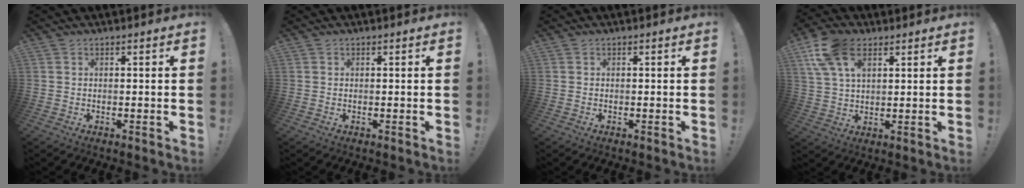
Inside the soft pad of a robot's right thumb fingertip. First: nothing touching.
{"total": 0.0}
{"total": 0.0}
{"total": 12.2, "force": [5.9, 6.9, 8.1], "torque": [-0.165, -0.009, 0.114]}